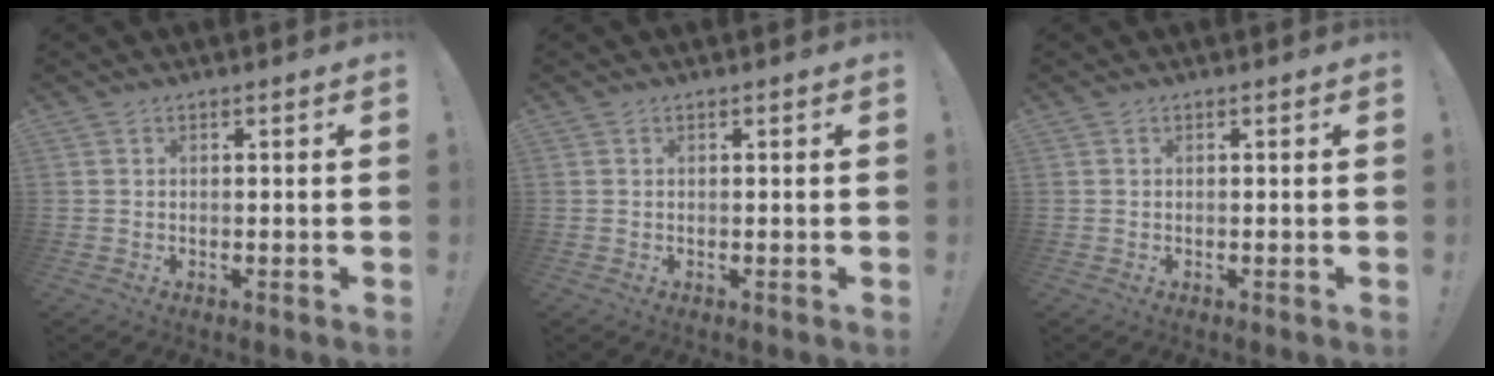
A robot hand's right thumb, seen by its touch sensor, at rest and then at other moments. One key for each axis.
{"total": 0.0}
{"total": 0.0}